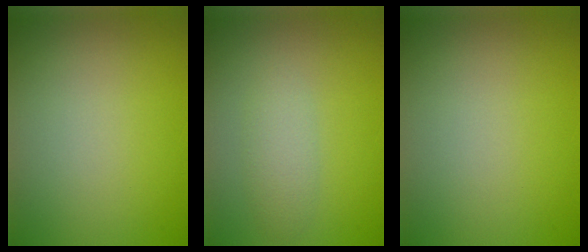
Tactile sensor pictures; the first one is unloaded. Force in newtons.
{"total": 2.0, "press": 2.0, "slide": 0.0}
{"total": 0.0}